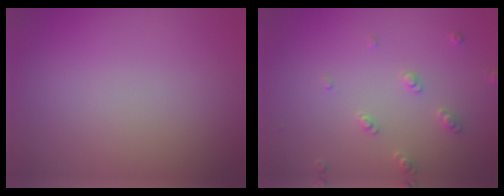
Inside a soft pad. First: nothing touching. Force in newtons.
{"total": 1.9, "press": 1.8, "slide": 0.5}